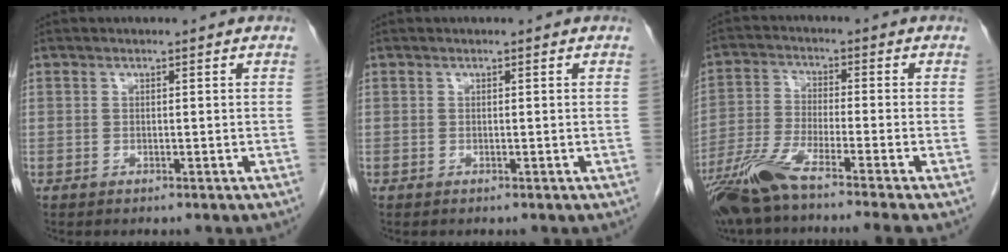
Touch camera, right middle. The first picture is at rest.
{"total": 0.0}
{"total": 10.6, "force": [-8.1, -1.0, 6.7], "torque": [-0.130, -0.033, -0.146]}